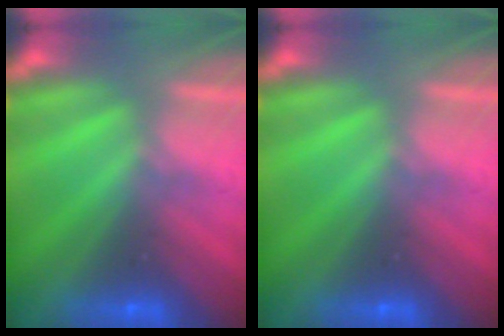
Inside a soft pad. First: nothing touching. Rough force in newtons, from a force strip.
{"total": 0.0}